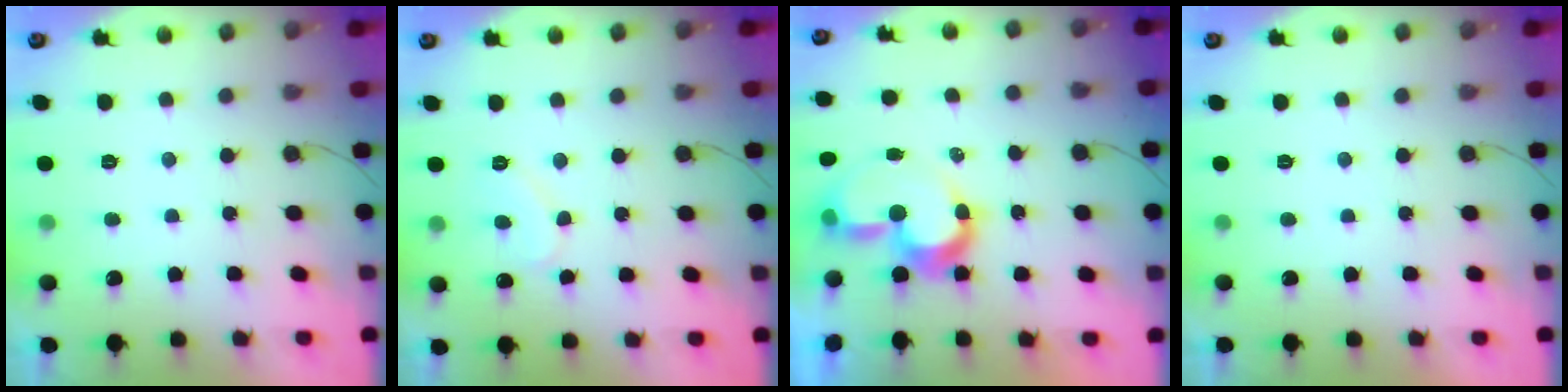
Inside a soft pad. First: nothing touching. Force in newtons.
{"total": 8.3, "press": 8.3, "slide": 0.5}
{"total": 9.8, "press": 9.3, "slide": 3.2}
{"total": 1.7, "press": 1.7, "slide": 0.0}